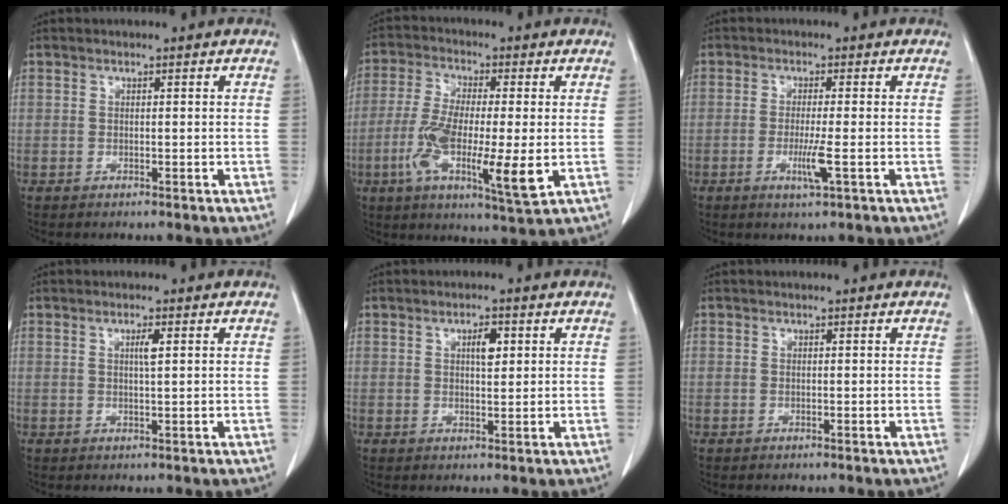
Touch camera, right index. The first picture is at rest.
{"total": 13.6, "force": [-2.9, 2.1, 13.1], "torque": [-0.241, -0.023, -0.052]}
{"total": 3.7, "force": [-1.2, -0.4, 3.5], "torque": [-0.070, -0.010, -0.022]}
{"total": 1.7, "force": [0.5, 0.0, 1.6], "torque": [-0.030, 0.001, 0.008]}
{"total": 2.8, "force": [1.0, 0.9, 2.5], "torque": [-0.041, 0.001, 0.016]}
{"total": 0.0}